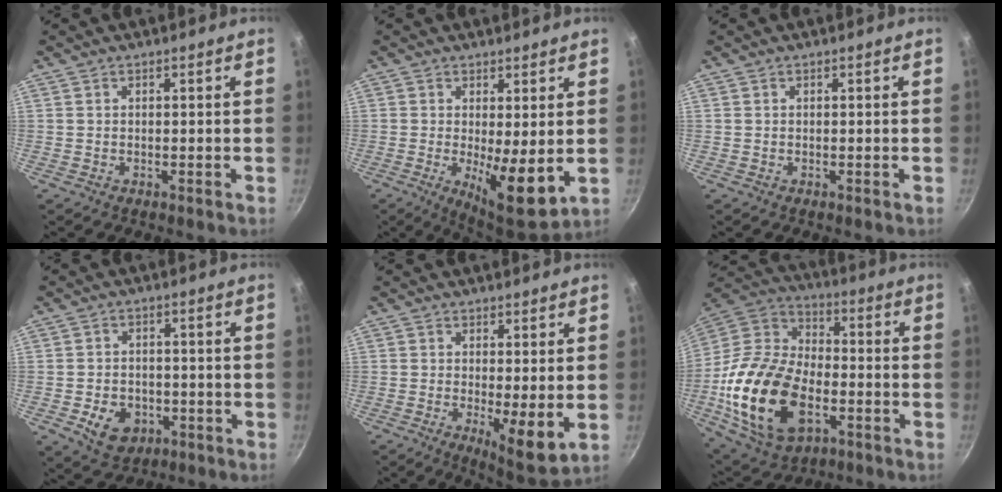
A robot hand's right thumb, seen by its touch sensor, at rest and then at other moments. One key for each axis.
{"total": 9.4, "fx": -0.3, "fy": 2.9, "fz": 8.9, "tx": -0.124, "ty": -0.025, "tz": 0.002}
{"total": 0.0}
{"total": 7.8, "fx": -2.7, "fy": 6.0, "fz": 4.3, "tx": -0.054, "ty": 0.013, "tz": -0.034}
{"total": 7.8, "fx": -0.4, "fy": 2.4, "fz": 7.4, "tx": -0.099, "ty": -0.029, "tz": 0.000}
{"total": 25.1, "fx": -6.6, "fy": 15.5, "fz": 18.6, "tx": -0.349, "ty": 0.026, "tz": -0.121}